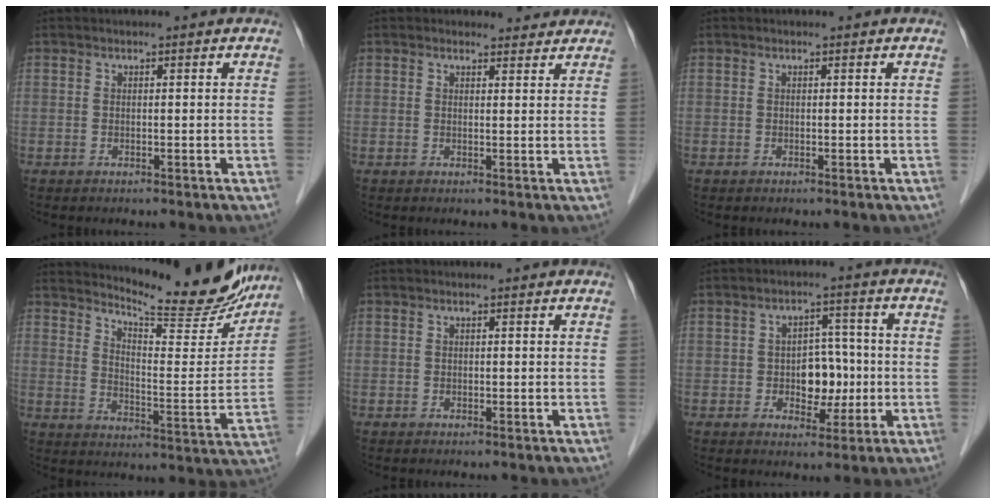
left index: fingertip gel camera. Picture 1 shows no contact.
{"total": 2.3, "force": [2.1, 0.8, -0.2], "torque": [-0.001, 0.000, 0.021]}
{"total": 0.0}
{"total": 16.5, "force": [15.5, 1.5, 5.4], "torque": [-0.084, -0.057, 0.206]}
{"total": 0.0}
{"total": 6.1, "force": [-0.9, 4.0, 4.5], "torque": [-0.067, 0.016, -0.009]}